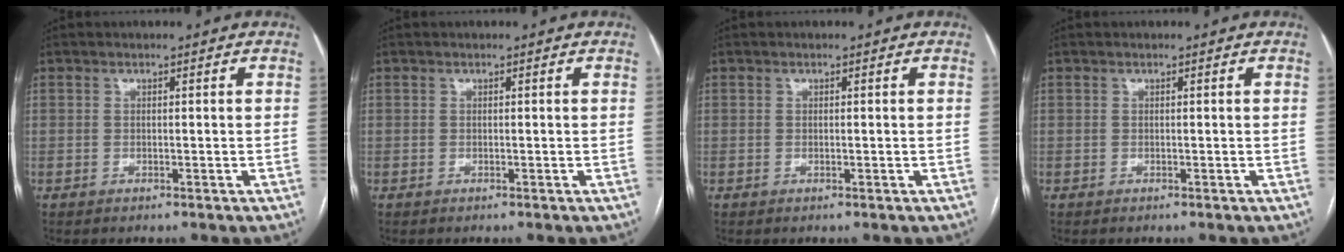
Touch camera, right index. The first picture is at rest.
{"total": 0.0}
{"total": 0.0}
{"total": 0.0}